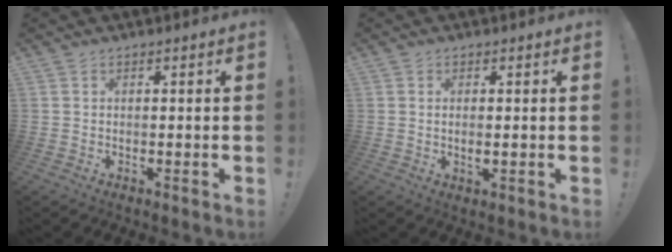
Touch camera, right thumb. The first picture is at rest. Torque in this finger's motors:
{"motor_torque": [-0.25, 0.18, 0.04, -0.01, 0.03]}